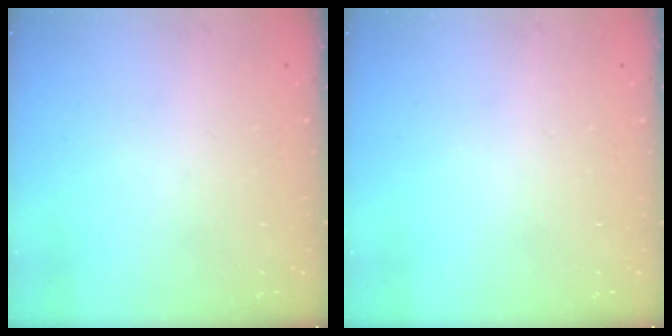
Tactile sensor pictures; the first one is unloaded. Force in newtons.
{"total": 0.0}